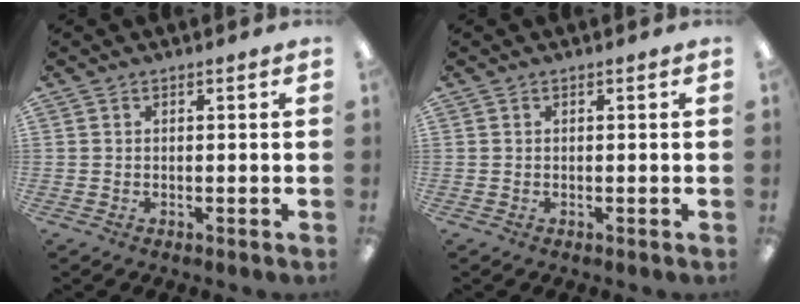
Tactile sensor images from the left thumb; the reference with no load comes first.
{"total": 0.0}